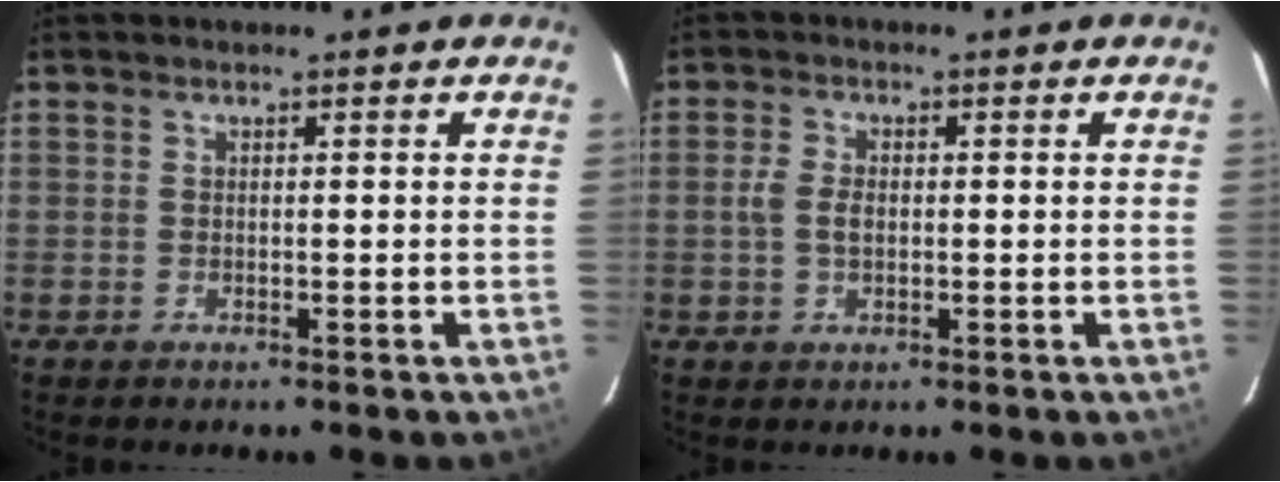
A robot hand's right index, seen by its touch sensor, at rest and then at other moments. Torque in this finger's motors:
{"motor_torque": [0.08, 0.16, -0.02, 0.02]}